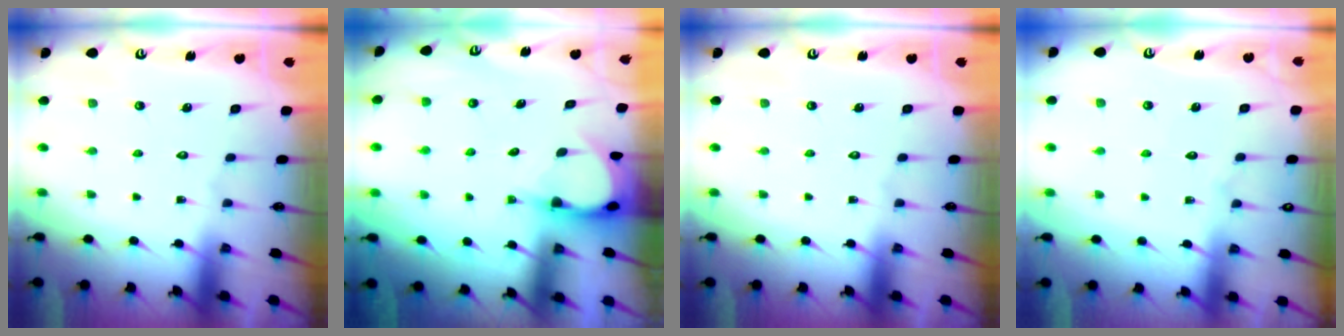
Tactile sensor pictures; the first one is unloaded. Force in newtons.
{"total": 3.7, "press": 3.7, "slide": 0.2}
{"total": 0.0}
{"total": 3.2, "press": 3.2, "slide": 0.5}